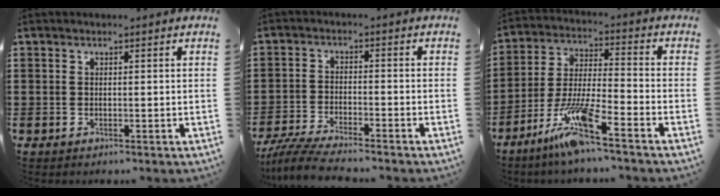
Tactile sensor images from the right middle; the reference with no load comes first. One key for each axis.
{"total": 4.9, "fx": -4.6, "fy": 0.2, "fz": 1.7, "tx": -0.050, "ty": -0.013, "tz": -0.094}
{"total": 9.6, "fx": -6.8, "fy": 0.4, "fz": 6.8, "tx": -0.154, "ty": -0.017, "tz": -0.138}